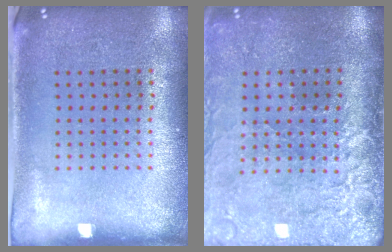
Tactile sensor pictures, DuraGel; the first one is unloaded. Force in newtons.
{"total": 4.3, "press": 3.5, "slide": 2.5}